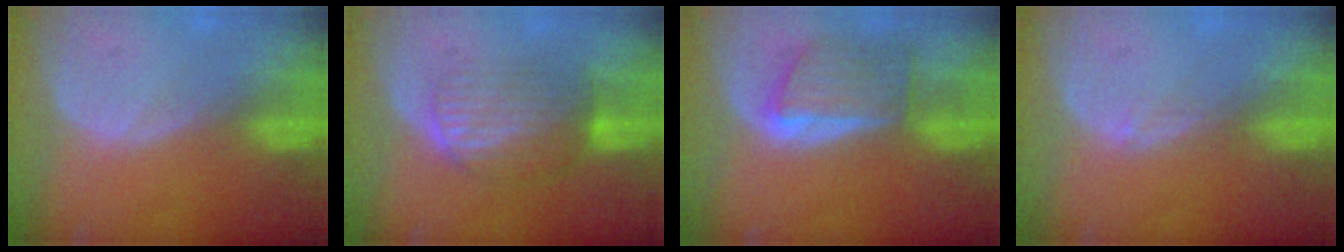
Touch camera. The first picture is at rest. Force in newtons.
{"total": 6.7, "press": 6.4, "slide": 1.9}
{"total": 6.0, "press": 6.0, "slide": 0.7}
{"total": 1.0, "press": 0.7, "slide": 0.7}